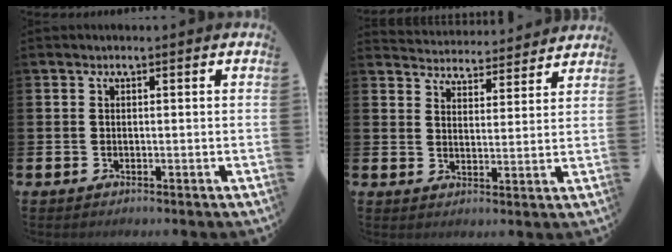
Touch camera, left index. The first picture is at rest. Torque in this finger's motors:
{"motor_torque": [0.00, -0.63, -0.25, 0.00]}